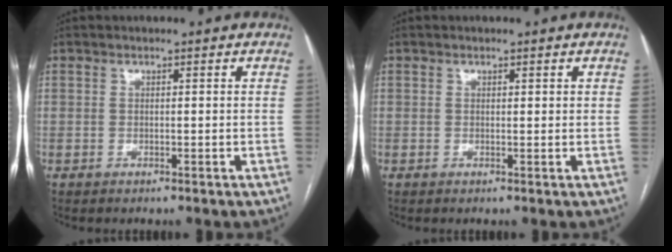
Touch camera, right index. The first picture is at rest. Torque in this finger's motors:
{"motor_torque": [0.00, 0.12, 0.02, -0.01]}